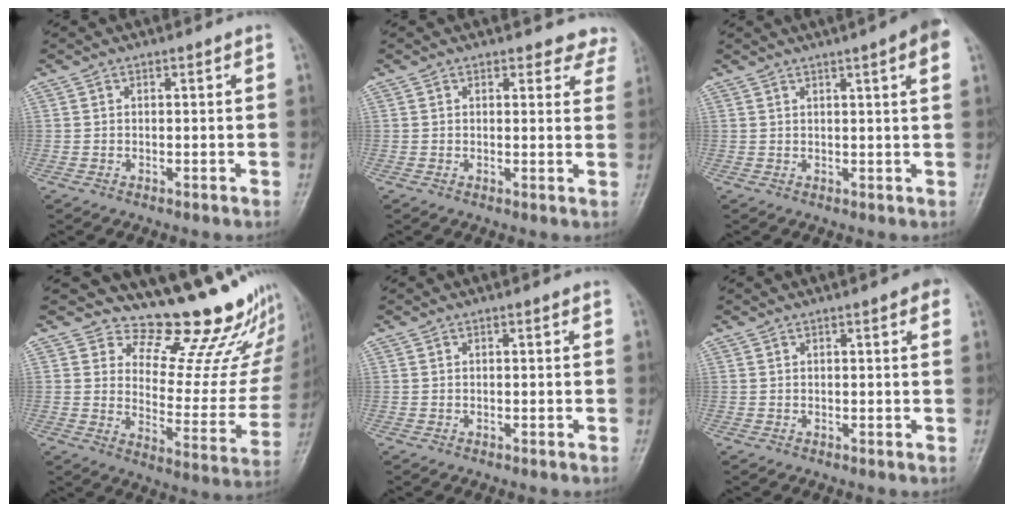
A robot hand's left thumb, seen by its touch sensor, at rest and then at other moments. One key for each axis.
{"total": 5.7, "fx": 5.1, "fy": 2.4, "fz": 0.1, "tx": 0.049, "ty": -0.022, "tz": 0.030}
{"total": 7.0, "fx": 3.7, "fy": 0.5, "fz": 6.0, "tx": -0.074, "ty": 0.011, "tz": 0.043}
{"total": 18.3, "fx": 16.2, "fy": 6.2, "fz": 5.8, "tx": -0.018, "ty": -0.151, "tz": 0.203}
{"total": 0.0}
{"total": 2.6, "fx": 1.2, "fy": 0.5, "fz": 2.2, "tx": -0.025, "ty": 0.002, "tz": 0.010}